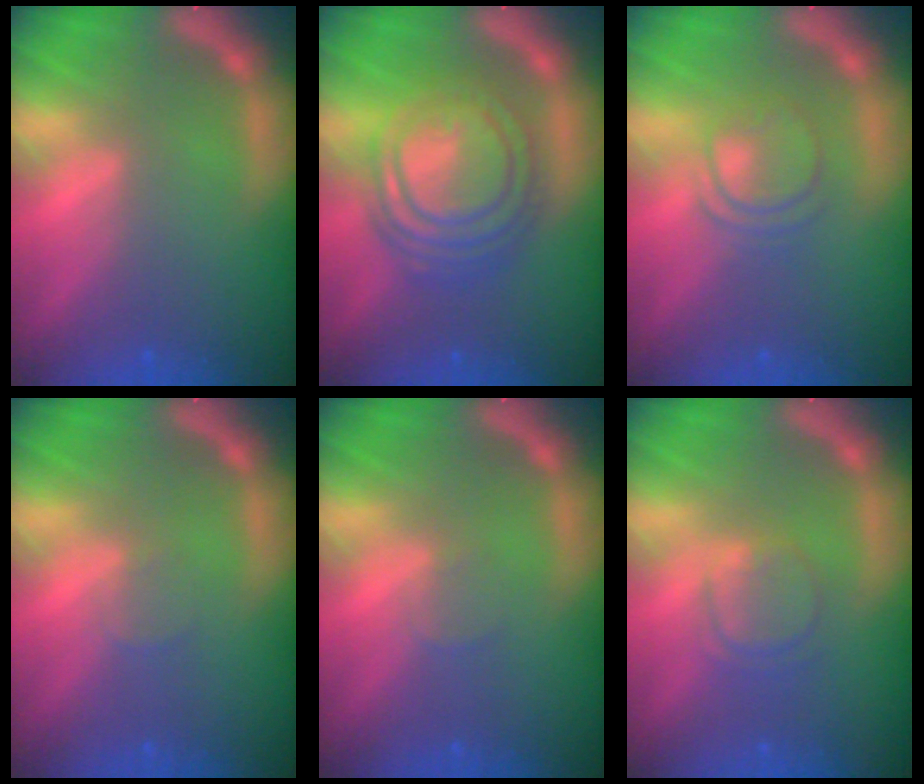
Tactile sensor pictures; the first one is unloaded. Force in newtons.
{"total": 10.0}
{"total": 3.5}
{"total": 1.0}
{"total": 1.0}
{"total": 3.0}